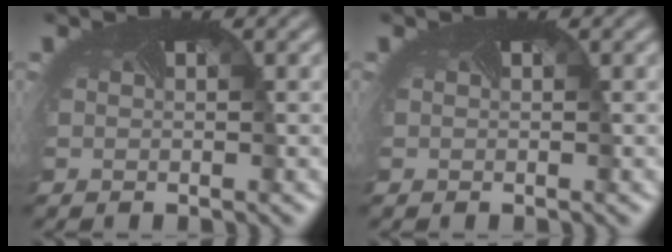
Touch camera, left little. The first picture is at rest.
{"total": 0.0}